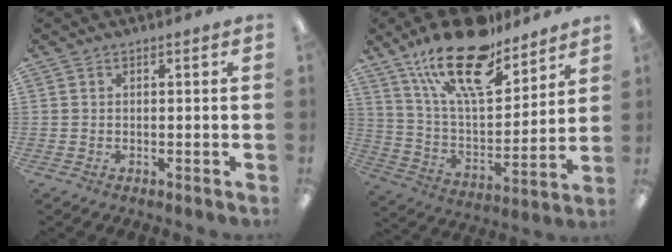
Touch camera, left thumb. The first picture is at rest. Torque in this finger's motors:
{"motor_torque": [0.31, 0.35, 1.48, -1.29, 0.52]}